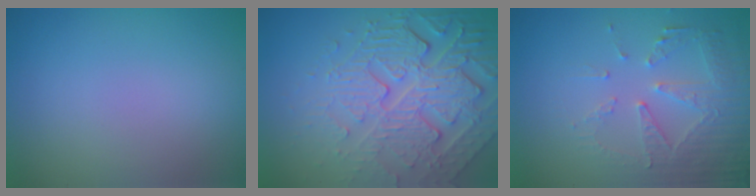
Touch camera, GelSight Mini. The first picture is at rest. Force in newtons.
{"total": 7.8, "press": 5.5, "slide": 5.5}
{"total": 5.3, "press": 3.7, "slide": 3.8}